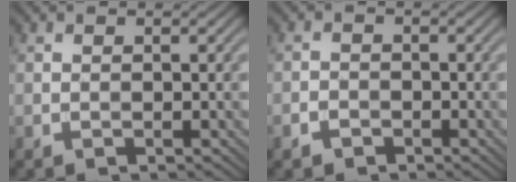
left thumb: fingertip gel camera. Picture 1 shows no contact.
{"total": 1.8, "force": [-1.2, 1.2, 0.5], "torque": [-0.007, 0.000, -0.028]}